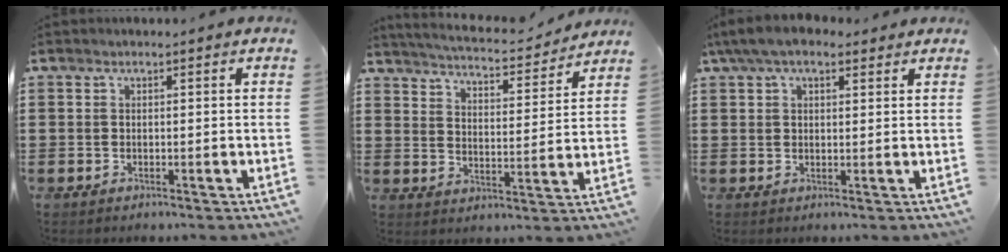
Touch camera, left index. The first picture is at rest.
{"total": 4.3, "force": [4.2, -0.3, 1.0], "torque": [-0.044, -0.036, 0.066]}
{"total": 5.5, "force": [3.7, 2.1, 3.5], "torque": [-0.076, 0.004, 0.068]}